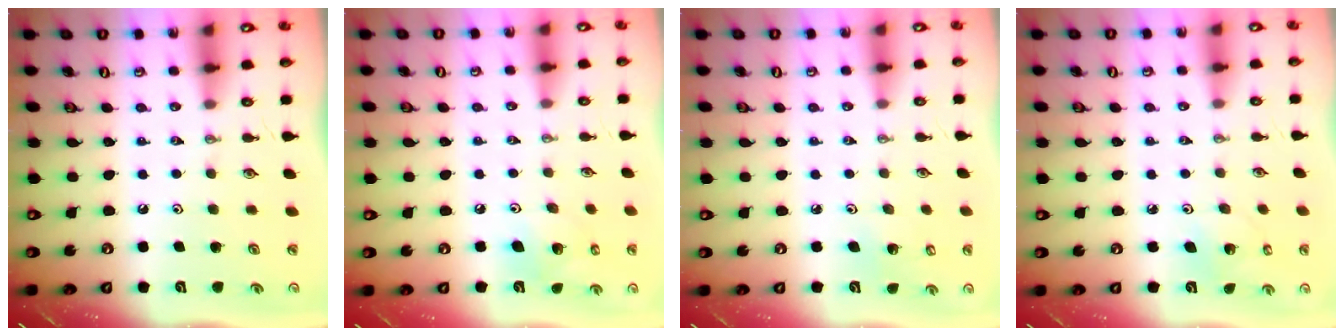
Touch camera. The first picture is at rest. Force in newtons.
{"total": 8.5, "press": 8.1, "slide": 2.6}
{"total": 3.1, "press": 3.0, "slide": 0.3}
{"total": 4.1, "press": 4.1, "slide": 0.3}